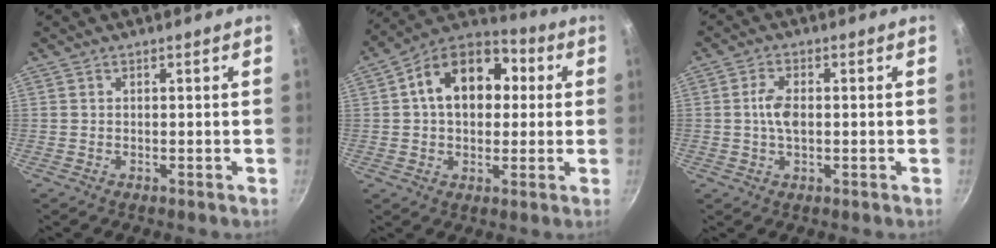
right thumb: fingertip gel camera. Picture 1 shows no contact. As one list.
[{"total": 16.6, "force": [2.9, 11.7, 11.5], "torque": [-0.146, 0.030, 0.025]}, {"total": 4.4, "force": [0.0, 2.4, 3.7], "torque": [-0.070, 0.009, -0.004]}]